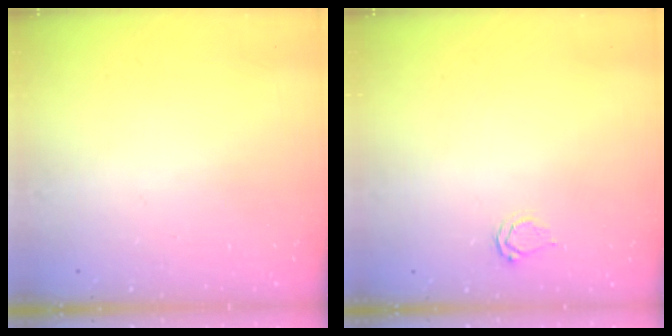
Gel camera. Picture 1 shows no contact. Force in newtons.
{"total": 2.5, "press": 2.4, "slide": 0.3}